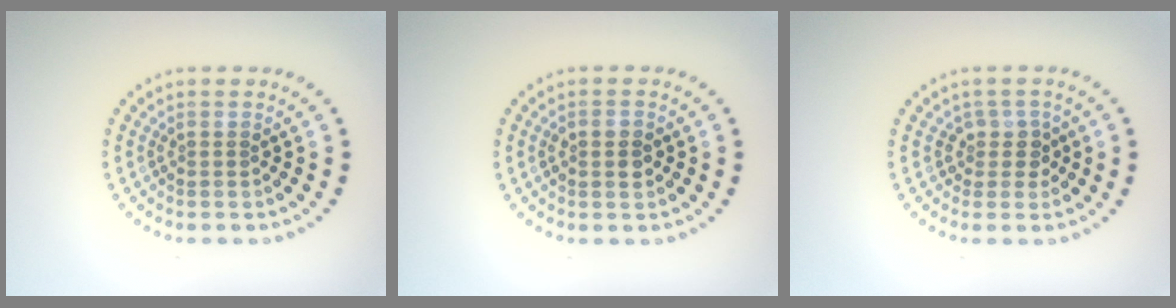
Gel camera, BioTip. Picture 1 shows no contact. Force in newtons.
{"total": 1.2, "press": 1.2, "slide": 0.1}
{"total": 1.9, "press": 1.4, "slide": 1.2}